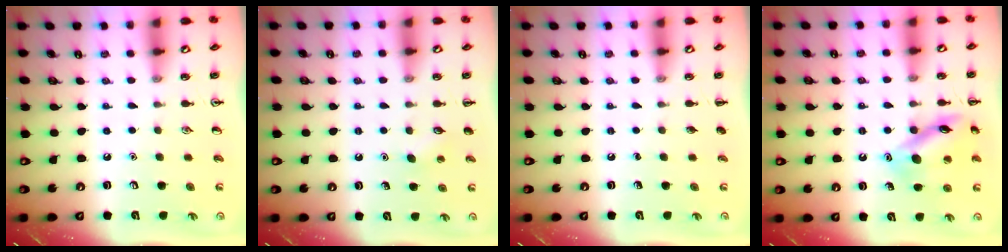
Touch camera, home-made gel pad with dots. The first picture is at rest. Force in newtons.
{"total": 2.8, "press": 2.7, "slide": 0.7}
{"total": 0.0}
{"total": 14.0, "press": 13.9, "slide": 1.3}